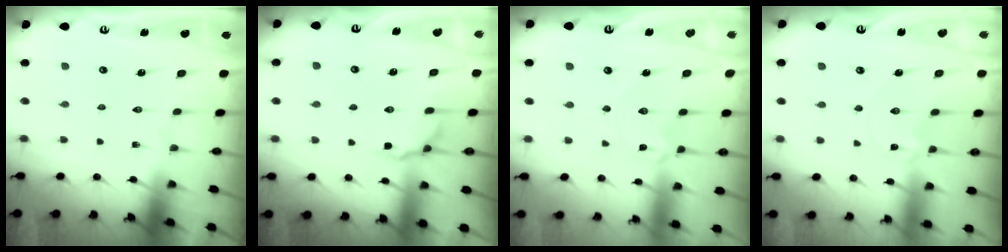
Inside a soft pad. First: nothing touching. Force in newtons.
{"total": 5.3, "press": 5.0, "slide": 1.5}
{"total": 1.7, "press": 1.6, "slide": 0.1}
{"total": 1.2, "press": 1.1, "slide": 0.3}